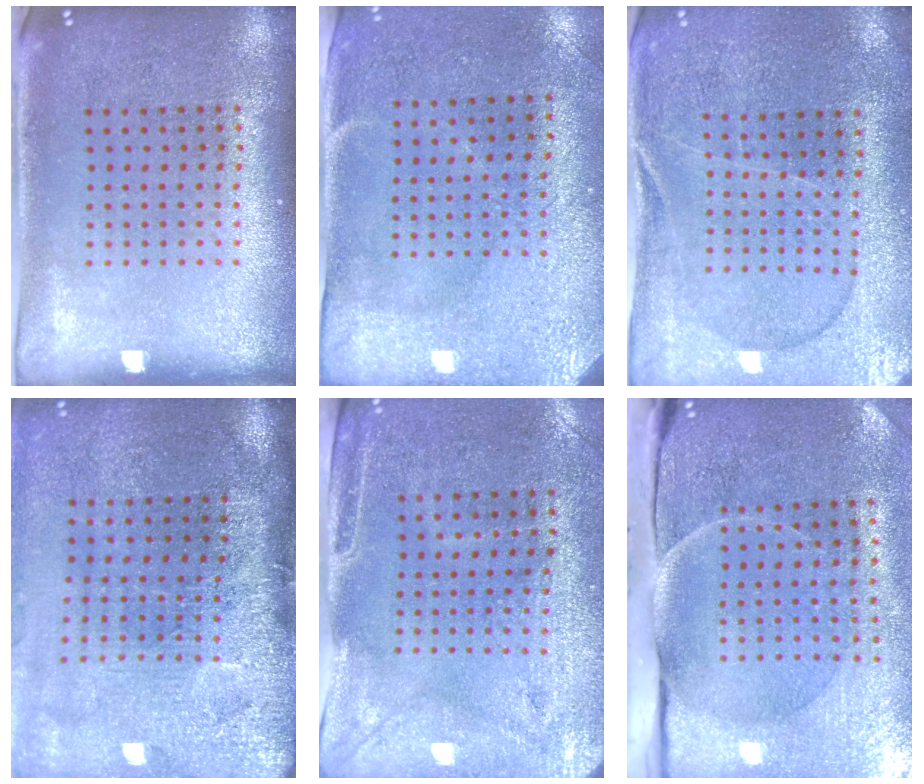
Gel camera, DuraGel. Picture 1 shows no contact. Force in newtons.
{"total": 2.9, "press": 2.4, "slide": 1.6}
{"total": 1.1, "press": 1.1, "slide": 0.4}
{"total": 4.7, "press": 3.7, "slide": 2.9}
{"total": 3.0, "press": 2.5, "slide": 1.5}
{"total": 4.9, "press": 3.9, "slide": 2.9}